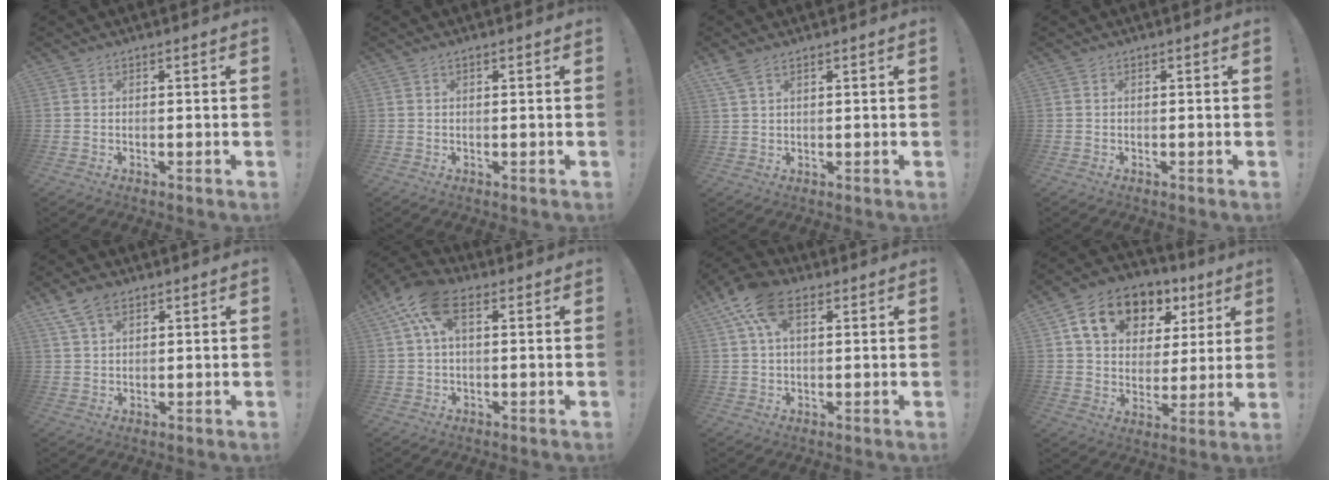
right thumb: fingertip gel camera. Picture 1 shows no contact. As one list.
[{"total": 0.8, "force": [0.2, -0.3, 0.7], "torque": [-0.007, -0.003, 0.001]}, {"total": 3.8, "force": [2.6, 1.6, 2.3], "torque": [-0.049, -0.006, 0.051]}, {"total": 0.0}, {"total": 7.1, "force": [4.5, 3.9, 3.8], "torque": [-0.066, -0.014, 0.088]}, {"total": 10.8, "force": [4.4, 5.6, 8.2], "torque": [-0.163, -0.001, 0.082]}, {"total": 11.6, "force": [5.3, 6.4, 8.2], "torque": [-0.143, -0.008, 0.098]}, {"total": 15.9, "force": [8.4, 10.9, 8.0], "torque": [-0.129, -0.031, 0.156]}]